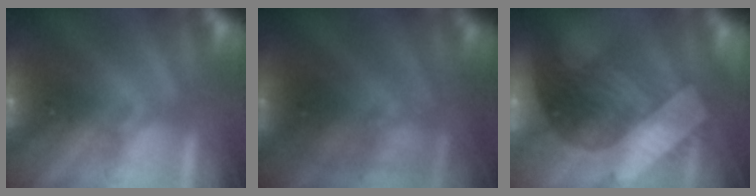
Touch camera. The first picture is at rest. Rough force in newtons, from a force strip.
{"total": 2.7}
{"total": 2.9}